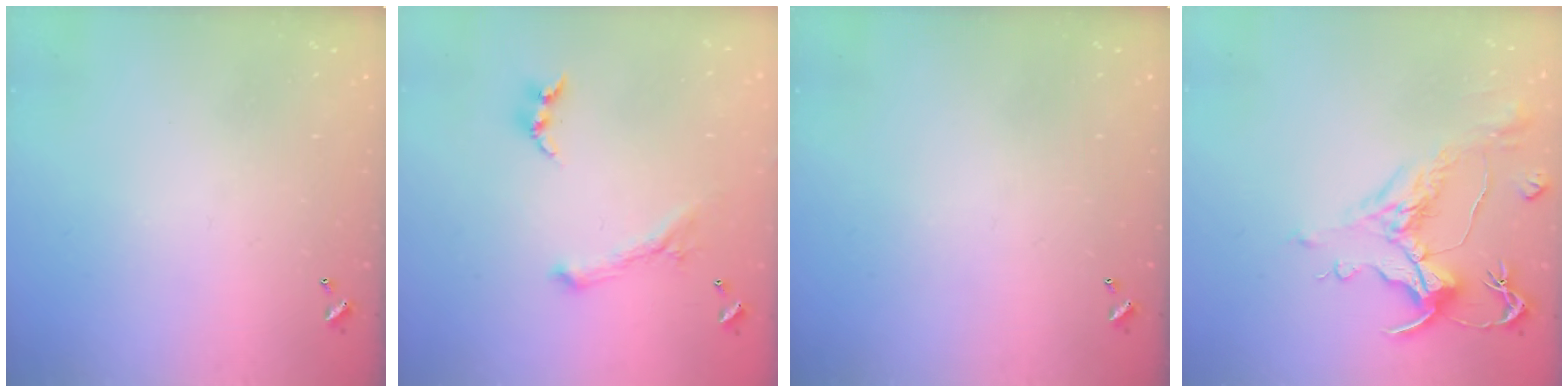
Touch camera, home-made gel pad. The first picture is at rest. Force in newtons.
{"total": 0.0}
{"total": 0.0}
{"total": 1.5, "press": 0.5, "slide": 1.4}